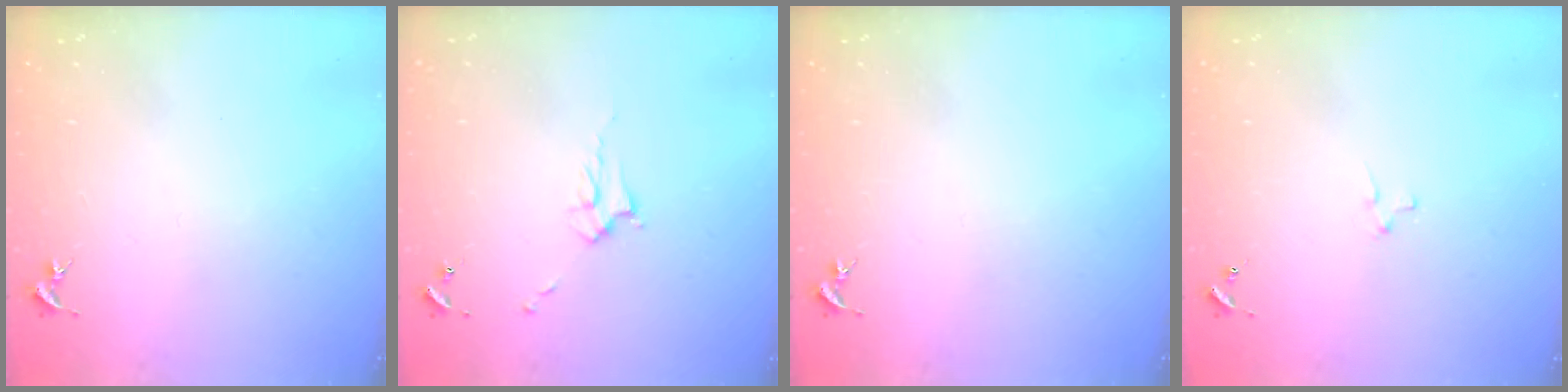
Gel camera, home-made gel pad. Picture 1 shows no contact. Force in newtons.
{"total": 2.9, "press": 2.9, "slide": 0.4}
{"total": 0.0}
{"total": 2.0, "press": 2.0, "slide": 0.2}